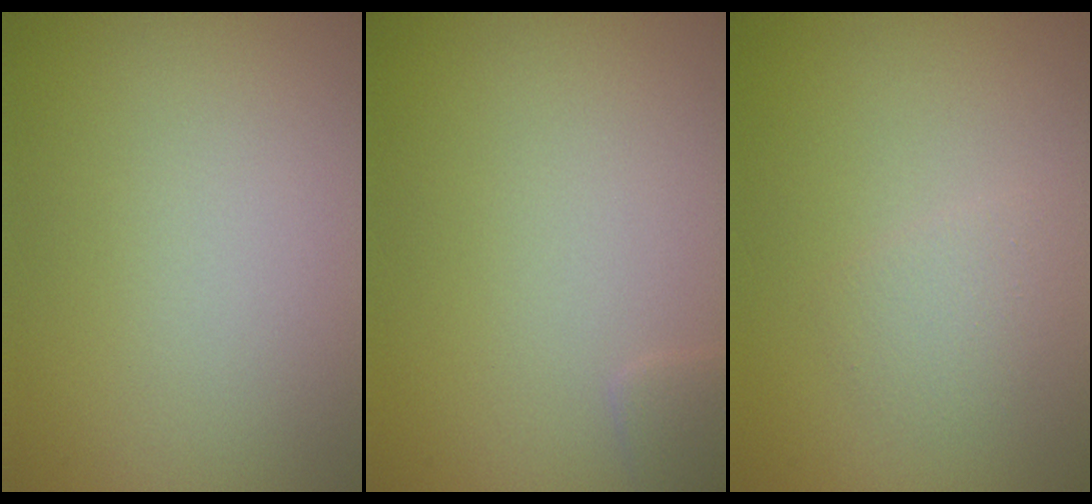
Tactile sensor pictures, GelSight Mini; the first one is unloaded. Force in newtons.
{"total": 1.0, "press": 1.0, "slide": 0.1}
{"total": 1.4, "press": 1.4, "slide": 0.1}